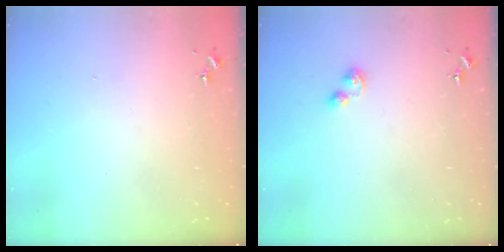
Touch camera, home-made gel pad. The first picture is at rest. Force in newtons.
{"total": 3.6, "press": 3.6, "slide": 0.5}